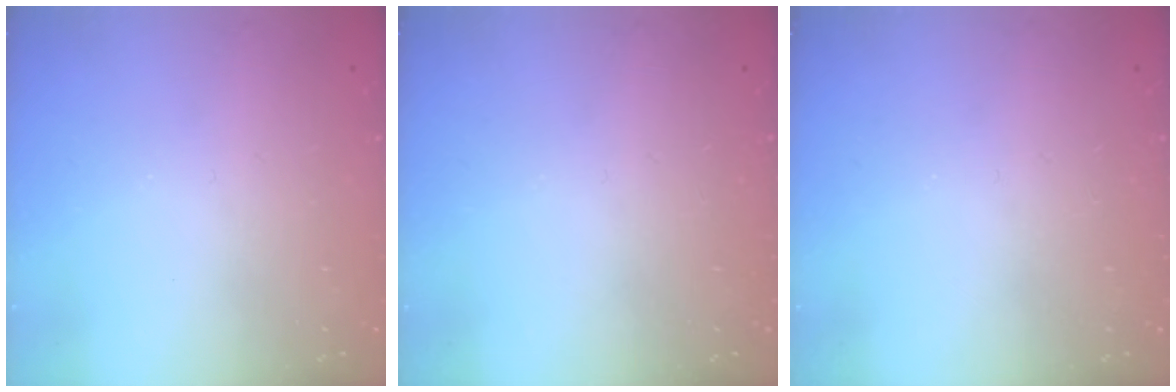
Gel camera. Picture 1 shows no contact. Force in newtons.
{"total": 0.0}
{"total": 0.0}